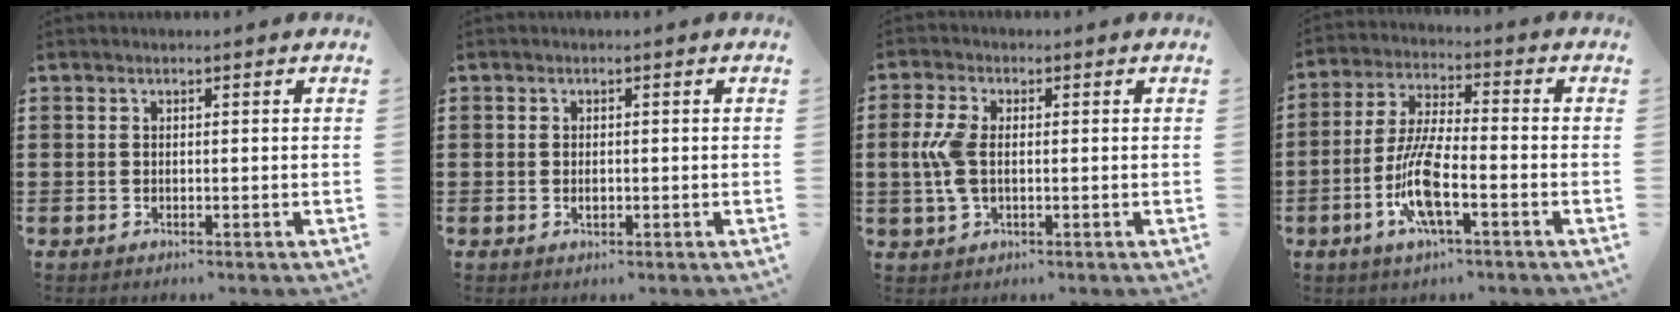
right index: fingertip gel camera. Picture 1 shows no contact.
{"total": 1.1, "force": [-0.2, 0.5, 0.9], "torque": [-0.018, 0.000, -0.004]}
{"total": 5.5, "force": [-0.2, 2.8, 4.7], "torque": [-0.133, -0.009, -0.015]}
{"total": 9.5, "force": [-3.7, 2.4, 8.4], "torque": [-0.191, -0.012, -0.075]}